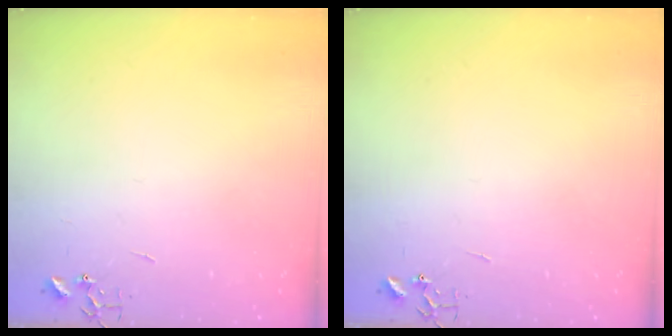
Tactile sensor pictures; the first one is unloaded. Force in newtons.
{"total": 0.0}